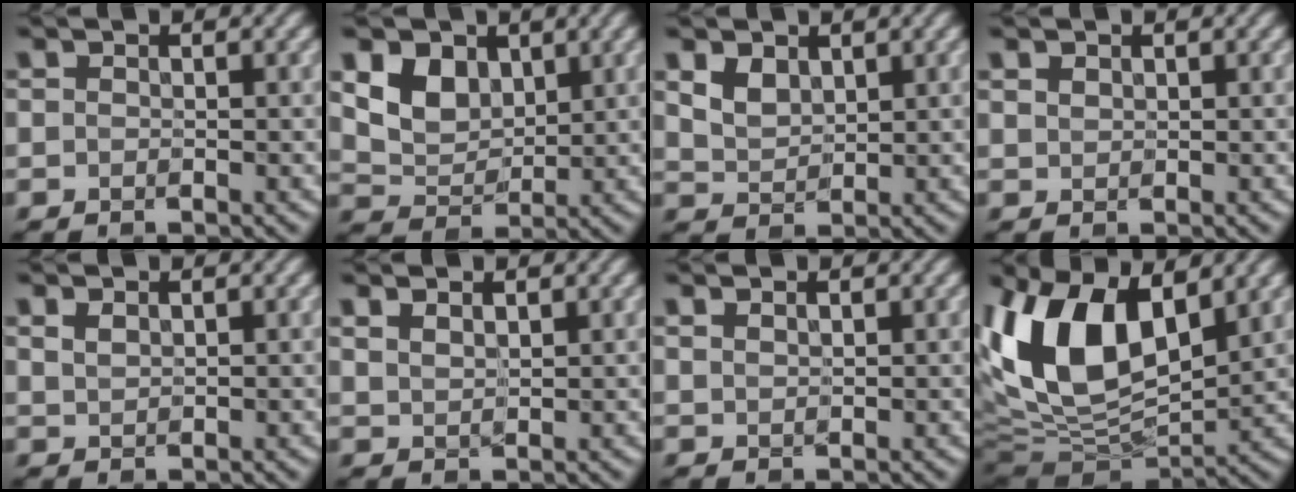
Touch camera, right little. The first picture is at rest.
{"total": 3.9, "force": [1.6, 2.9, 2.1], "torque": [-0.056, -0.011, 0.028]}
{"total": 2.0, "force": [0.9, 1.5, 1.1], "torque": [-0.034, -0.007, 0.022]}
{"total": 0.9, "force": [0.6, 0.6, 0.3], "torque": [-0.012, 0.002, 0.019]}
{"total": 0.9, "force": [0.6, 0.5, 0.5], "torque": [-0.013, 0.004, 0.014]}
{"total": 2.0, "force": [1.4, 0.9, 1.1], "torque": [-0.022, 0.010, 0.020]}
{"total": 1.1, "force": [0.9, 0.4, 0.4], "torque": [-0.005, 0.006, 0.010]}
{"total": 15.6, "force": [4.1, 8.3, 12.6], "torque": [-0.254, 0.011, 0.068]}